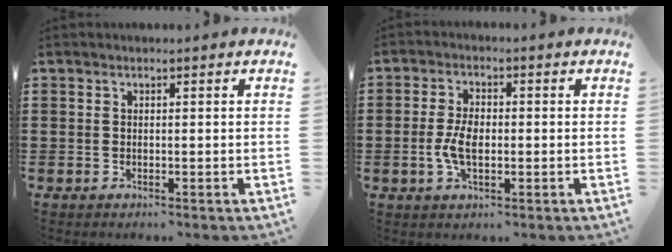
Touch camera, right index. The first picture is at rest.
{"total": 4.7, "force": [-0.7, 2.5, 3.9], "torque": [-0.094, -0.002, -0.017]}